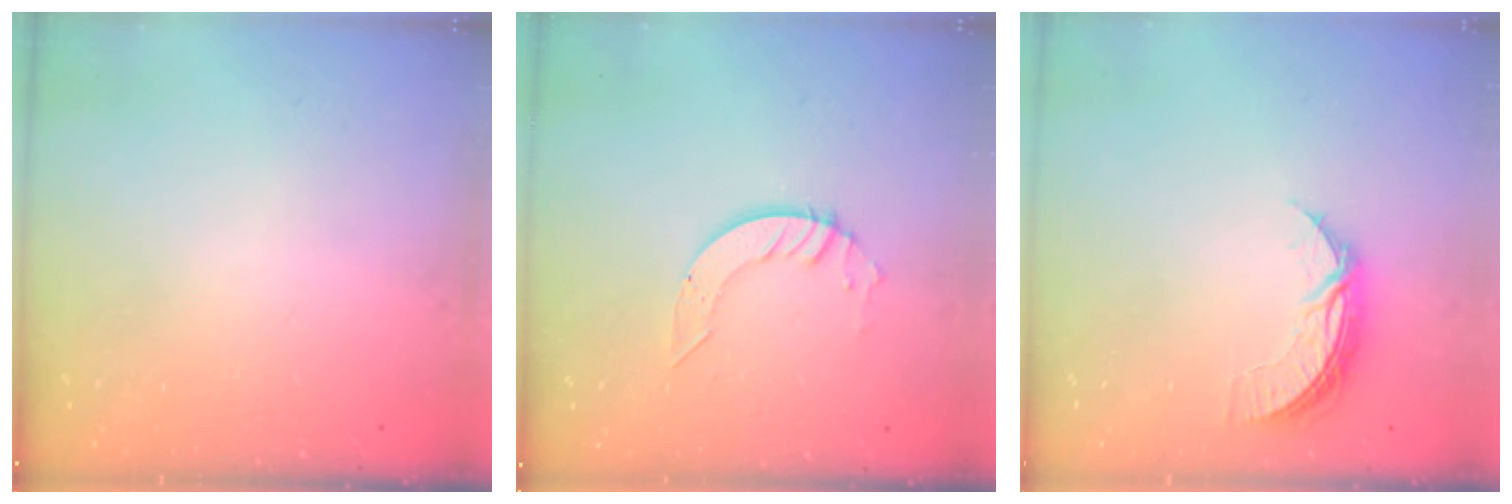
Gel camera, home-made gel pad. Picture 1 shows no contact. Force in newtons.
{"total": 5.2, "press": 5.2, "slide": 0.3}
{"total": 6.7, "press": 6.7, "slide": 0.2}